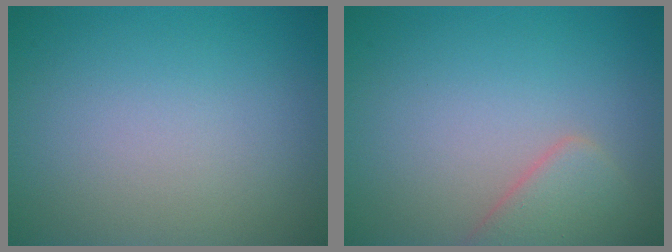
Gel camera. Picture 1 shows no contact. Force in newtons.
{"total": 2.8, "press": 2.8, "slide": 0.3}